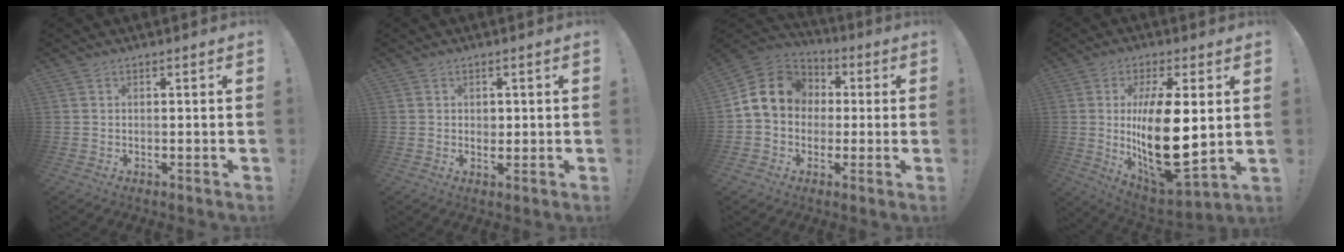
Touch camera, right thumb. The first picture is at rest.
{"total": 1.8, "force": [0.3, 1.7, 0.4], "torque": [0.001, 0.000, 0.002]}
{"total": 13.8, "force": [1.8, 11.8, 6.9], "torque": [-0.101, 0.012, 0.040]}
{"total": 21.5, "force": [1.7, 8.9, 19.5], "torque": [-0.353, -0.033, 0.032]}